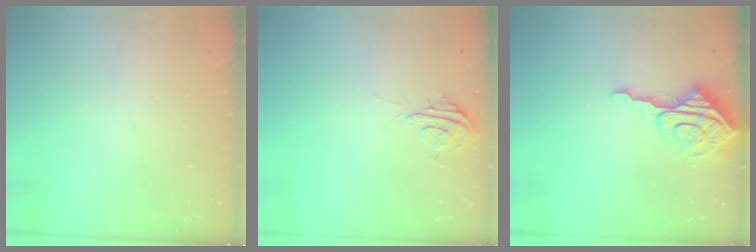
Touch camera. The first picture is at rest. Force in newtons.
{"total": 6.0, "press": 5.9, "slide": 0.6}
{"total": 10.3, "press": 10.2, "slide": 1.1}